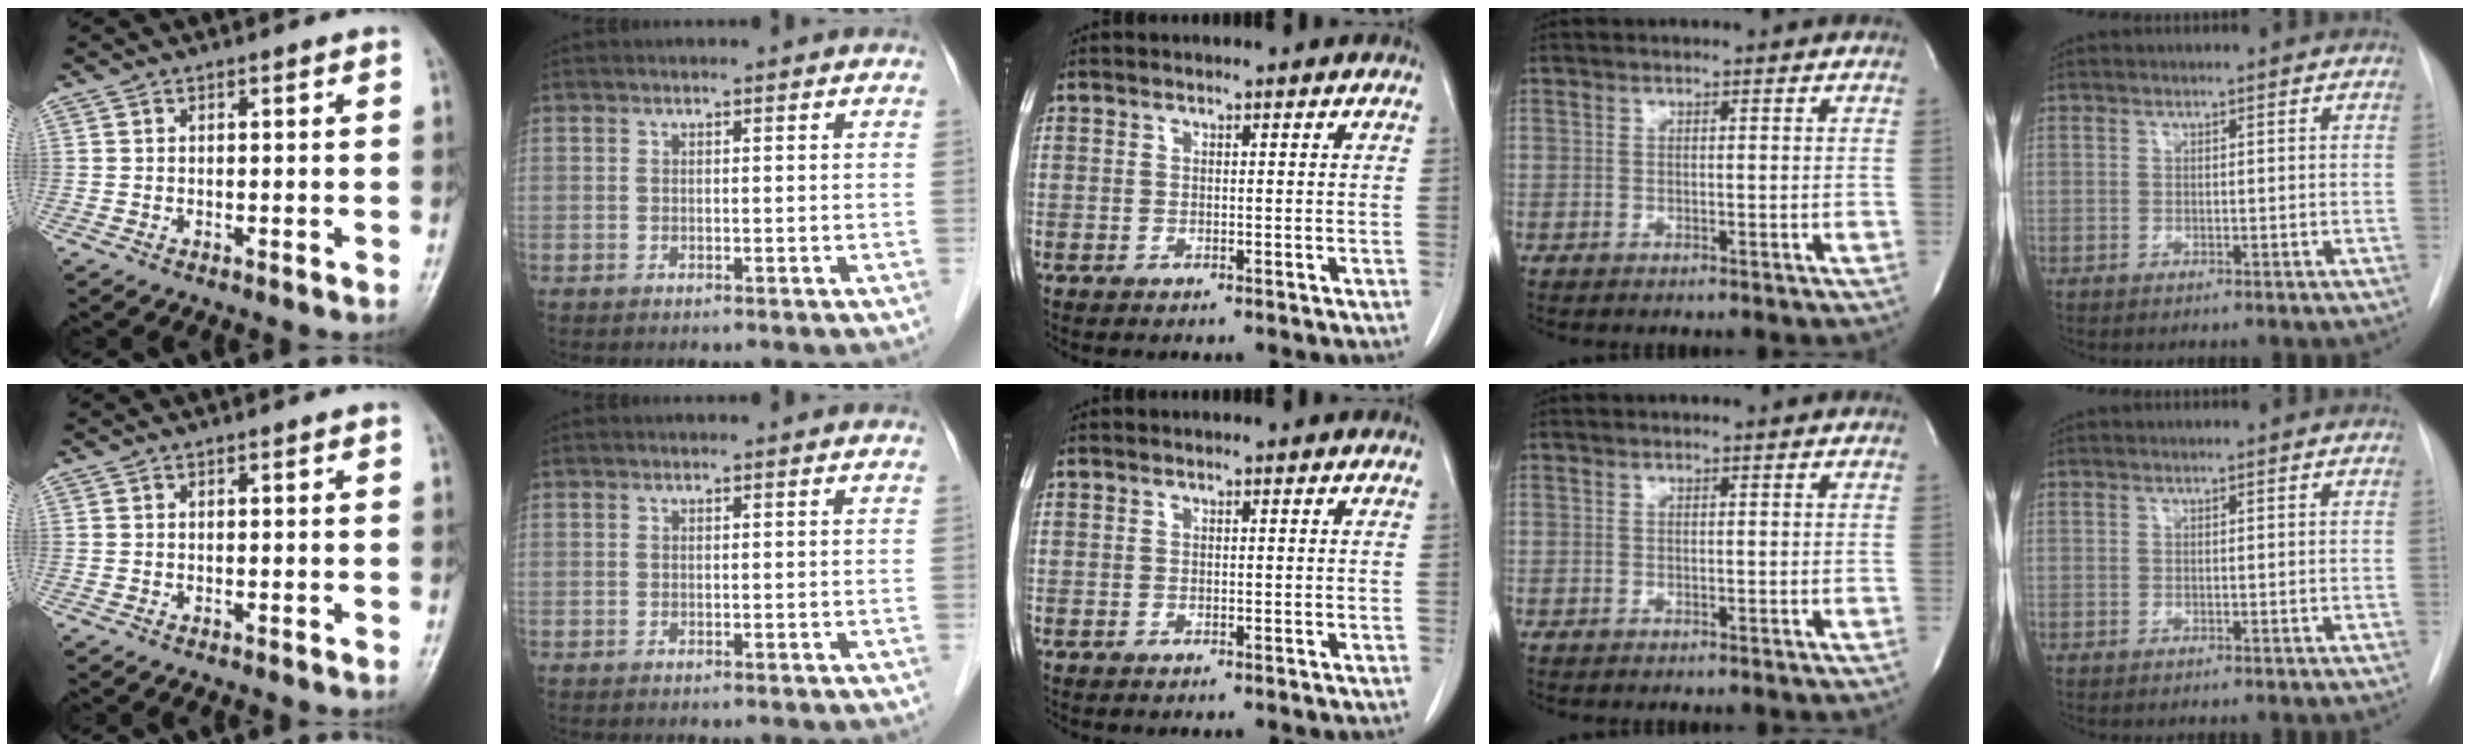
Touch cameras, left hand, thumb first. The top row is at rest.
{}